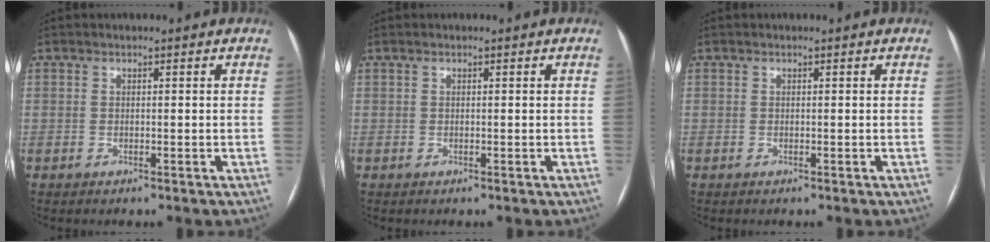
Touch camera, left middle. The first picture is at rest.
{"total": 0.0}
{"total": 0.0}